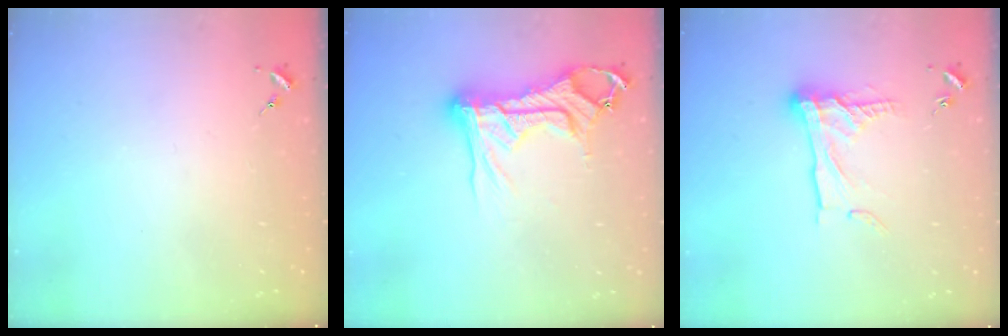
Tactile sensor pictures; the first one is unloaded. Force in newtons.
{"total": 17.4, "press": 17.3, "slide": 1.8}
{"total": 14.3, "press": 14.3, "slide": 1.1}